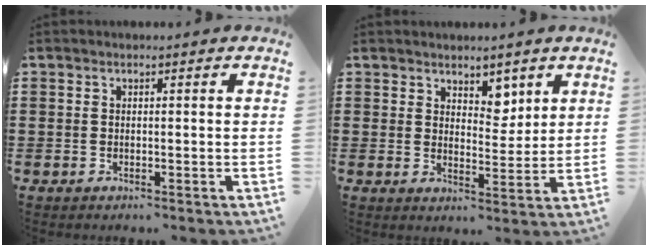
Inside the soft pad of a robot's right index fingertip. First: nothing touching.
{"total": 4.4, "force": [3.5, 2.5, 1.0], "torque": [-0.017, -0.004, 0.062]}